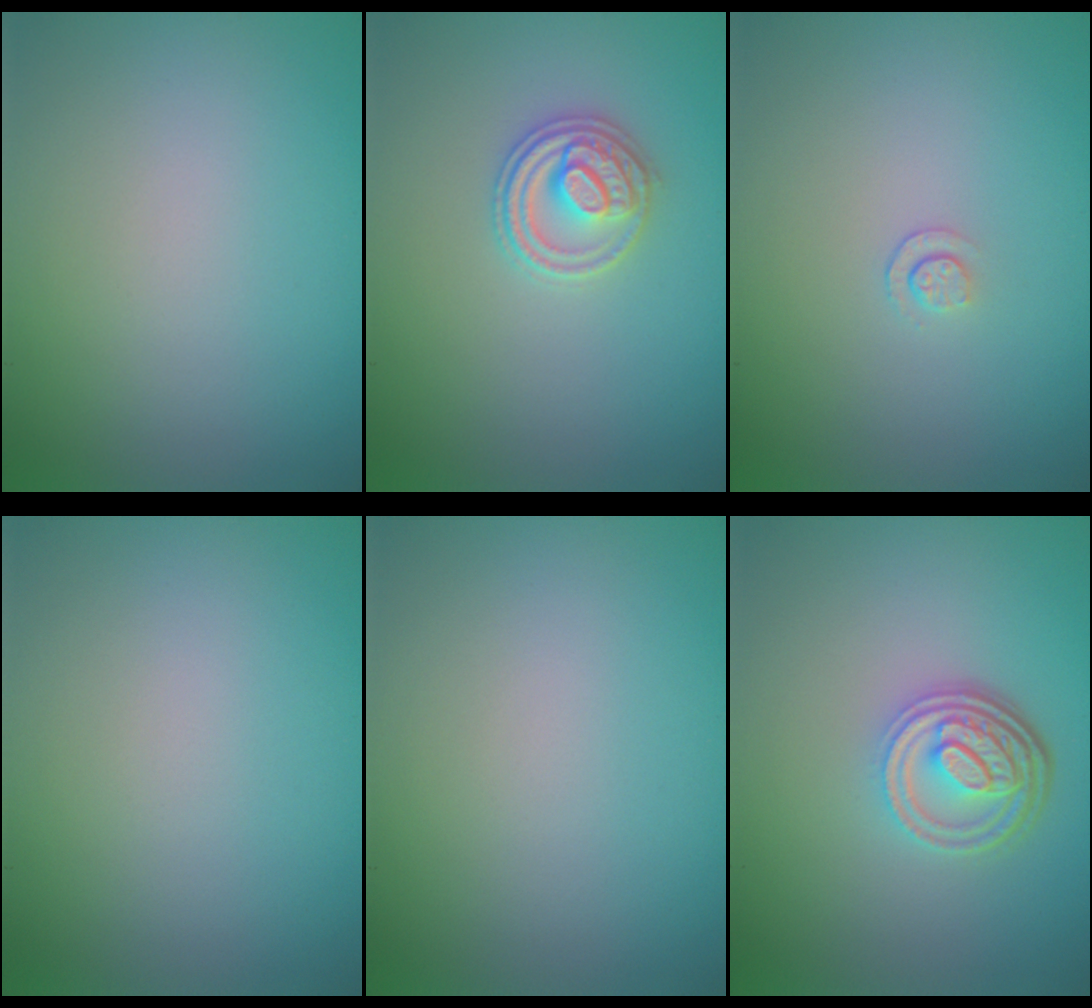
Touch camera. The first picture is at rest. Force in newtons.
{"total": 2.9, "press": 2.9, "slide": 0.1}
{"total": 0.8, "press": 0.5, "slide": 0.7}
{"total": 0.0}
{"total": 0.0}
{"total": 4.8, "press": 3.5, "slide": 3.3}